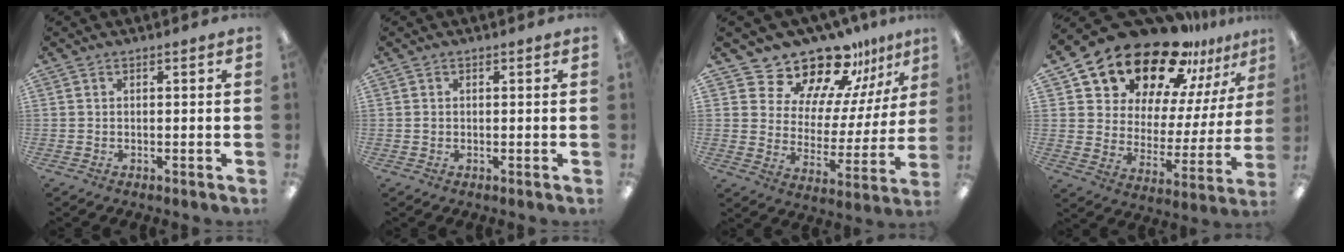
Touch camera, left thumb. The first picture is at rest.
{"total": 0.5, "force": [0.1, 0.5, 0.1], "torque": [-0.003, 0.004, 0.000]}
{"total": 16.6, "force": [15.1, 6.0, 3.0], "torque": [-0.065, -0.137, 0.274]}
{"total": 21.0, "force": [18.0, 8.3, 7.0], "torque": [-0.130, -0.144, 0.321]}